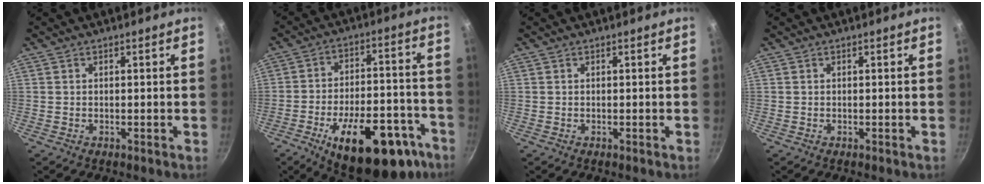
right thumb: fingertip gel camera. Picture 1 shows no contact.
{"total": 24.7, "force": [-13.1, 11.5, 17.5], "torque": [-0.198, 0.066, -0.177]}
{"total": 0.0}
{"total": 0.0}